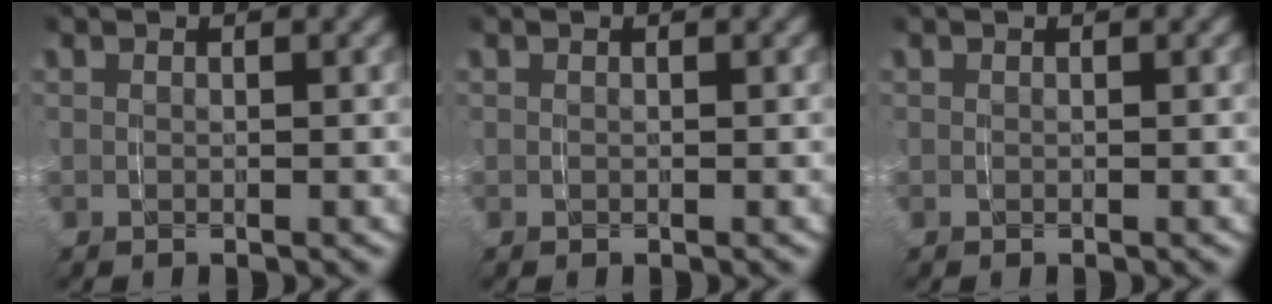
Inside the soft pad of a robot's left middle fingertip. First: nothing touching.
{"total": 0.0}
{"total": 0.0}